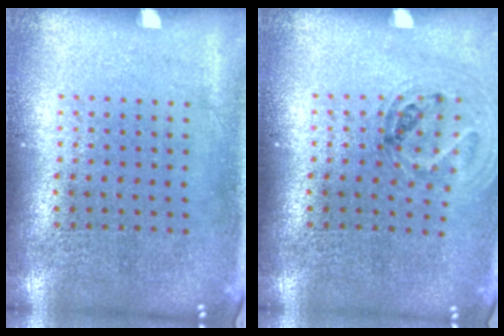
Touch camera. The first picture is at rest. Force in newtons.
{"total": 1.0, "press": 1.0, "slide": 0.1}